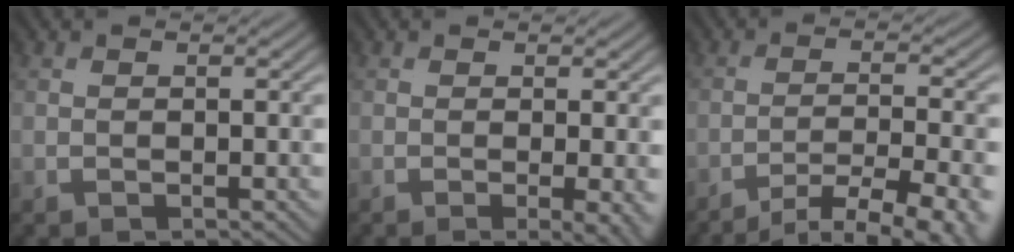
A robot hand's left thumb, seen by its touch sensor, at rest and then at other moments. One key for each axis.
{"total": 3.4, "fx": -0.6, "fy": 0.8, "fz": 3.3, "tx": -0.050, "ty": -0.006, "tz": -0.011}
{"total": 10.9, "fx": -8.7, "fy": 2.0, "fz": 6.3, "tx": -0.104, "ty": -0.008, "tz": -0.111}